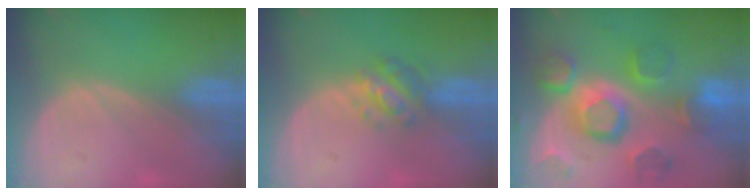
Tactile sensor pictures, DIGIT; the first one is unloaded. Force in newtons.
{"total": 4.9, "press": 4.4, "slide": 2.0}
{"total": 12.0, "press": 10.6, "slide": 5.6}